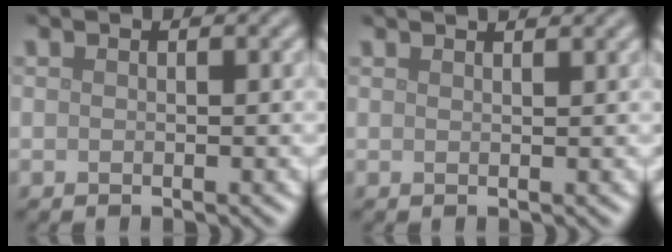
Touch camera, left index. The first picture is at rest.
{"total": 2.9, "force": [2.3, 1.1, 1.4], "torque": [0.000, 0.013, -0.002]}